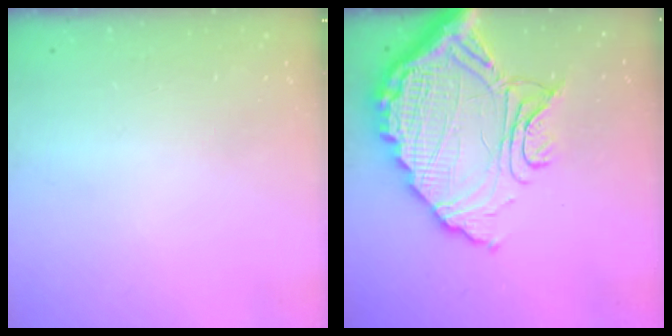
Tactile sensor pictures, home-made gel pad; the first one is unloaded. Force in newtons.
{"total": 20.2, "press": 20.1, "slide": 2.2}